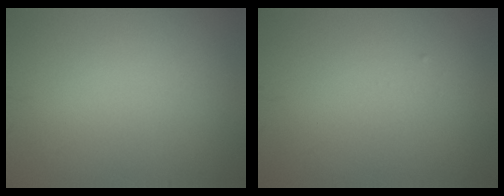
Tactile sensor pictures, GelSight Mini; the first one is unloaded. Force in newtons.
{"total": 0.0}